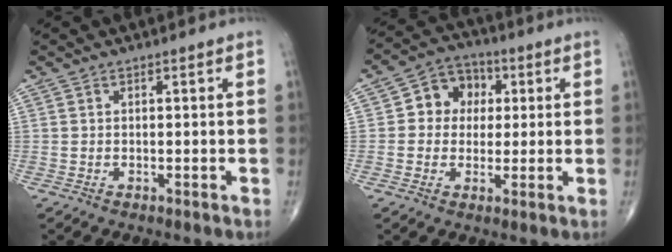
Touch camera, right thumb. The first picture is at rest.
{"total": 8.5, "force": [1.5, 7.3, 4.1], "torque": [-0.028, 0.013, 0.014]}